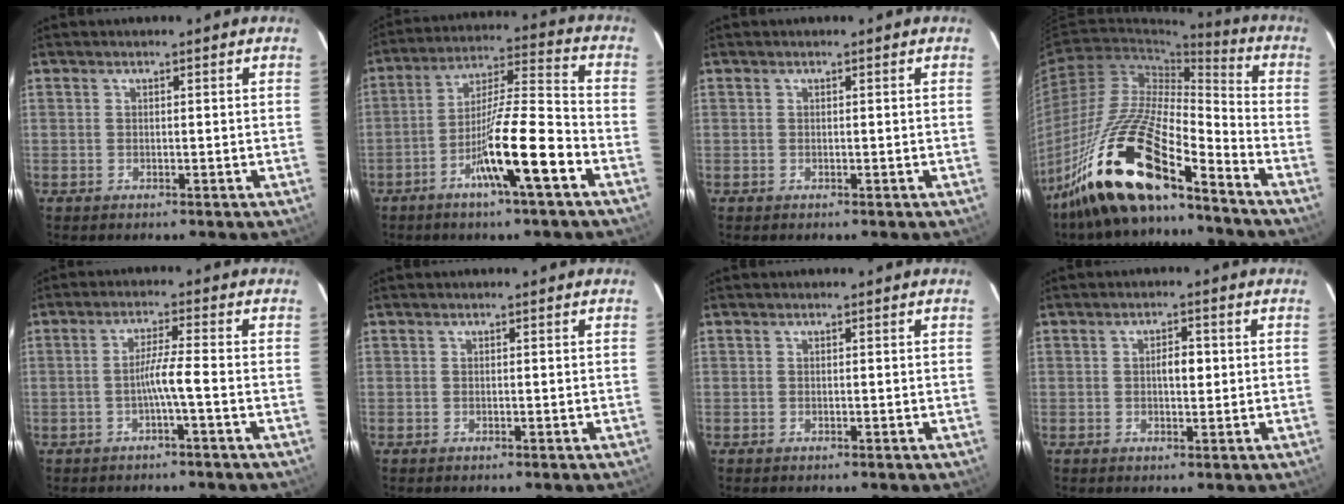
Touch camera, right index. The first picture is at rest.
{"total": 13.0, "force": [-6.0, 0.1, 11.6], "torque": [-0.204, 0.002, -0.106]}
{"total": 0.0}
{"total": 19.1, "force": [-13.4, 4.0, 13.0], "torque": [-0.274, -0.020, -0.250]}
{"total": 3.8, "force": [-1.3, -0.7, 3.5], "torque": [-0.062, 0.006, -0.023]}
{"total": 0.0}
{"total": 0.0}
{"total": 2.8, "force": [0.2, 1.1, 2.5], "torque": [-0.041, 0.005, 0.003]}